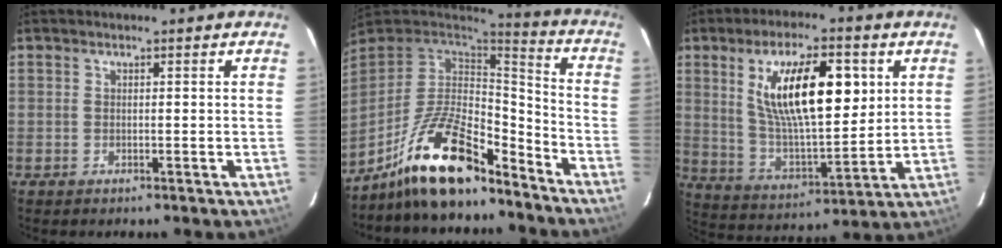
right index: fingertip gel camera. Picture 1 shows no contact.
{"total": 18.6, "force": [-13.1, 6.2, 11.5], "torque": [-0.239, -0.004, -0.238]}
{"total": 18.6, "force": [6.1, 6.6, 16.2], "torque": [-0.278, 0.008, 0.117]}